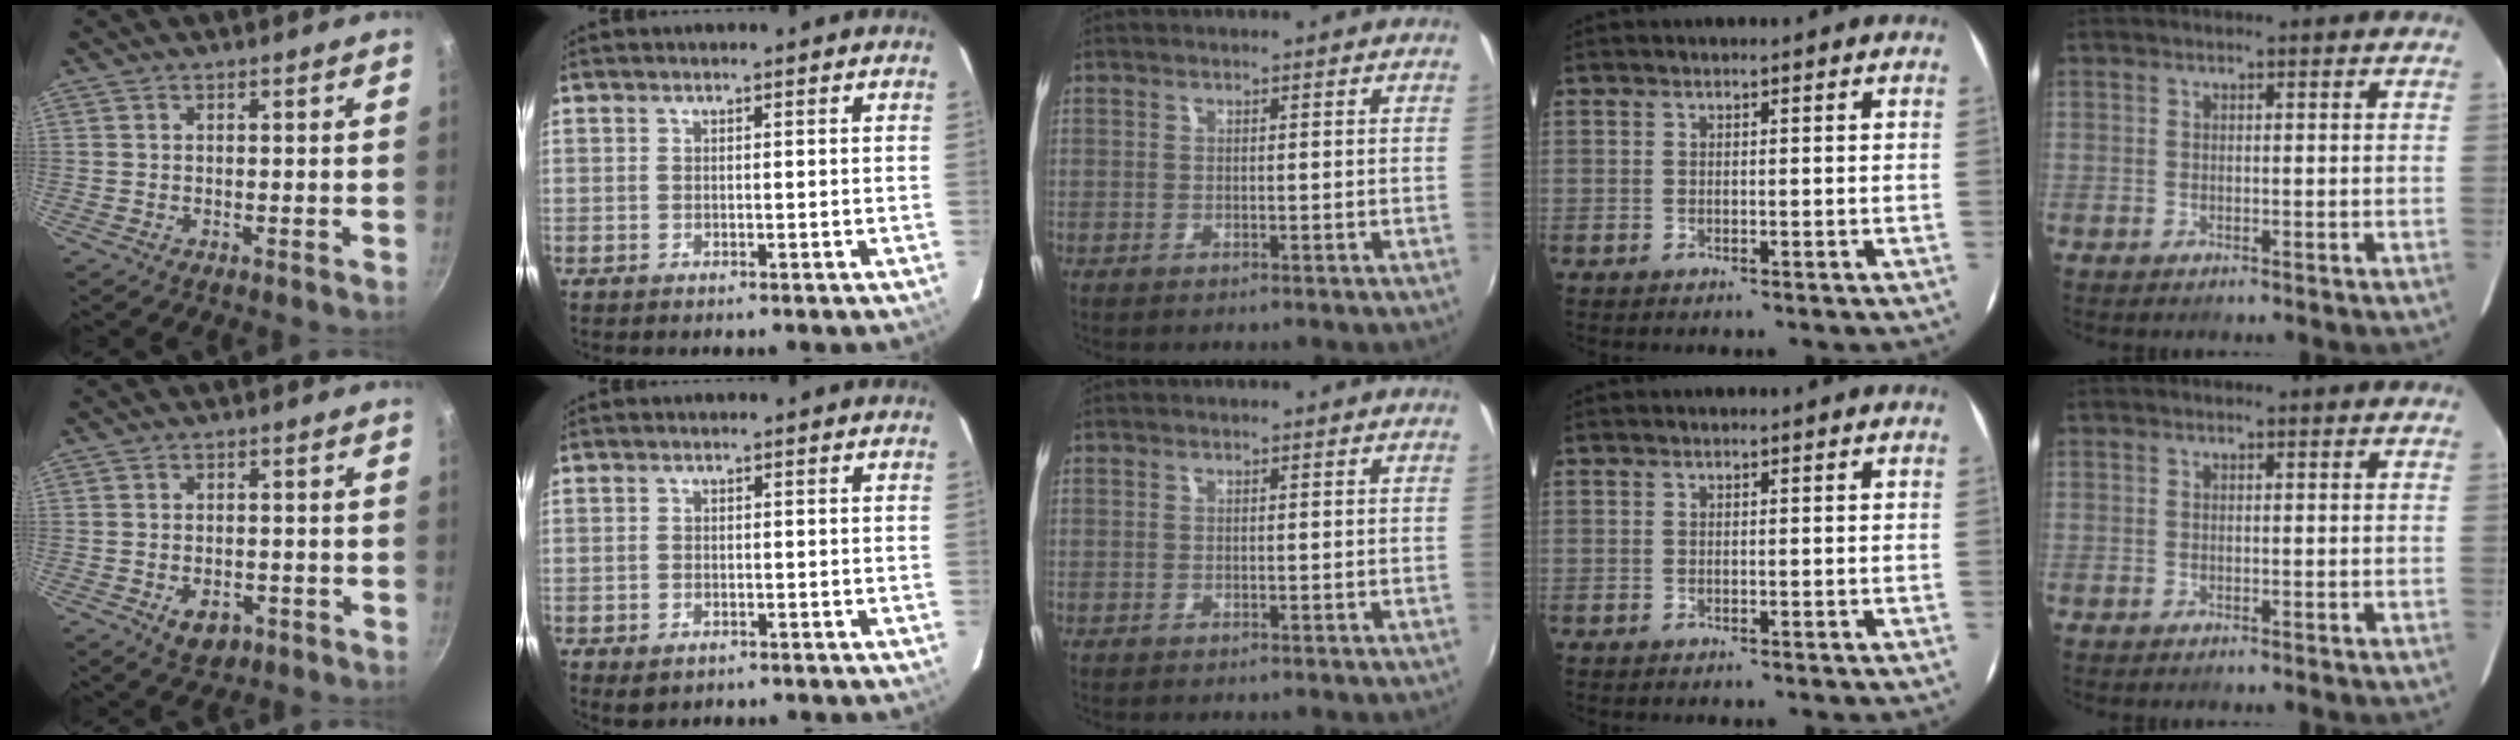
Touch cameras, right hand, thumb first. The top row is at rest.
{"thumb": {"total": 5.3, "force": [-2.3, 3.4, 3.3], "torque": [-0.039, 0.011, -0.025]}, "index": {"total": 2.3, "force": [-1.2, 1.7, 1.1], "torque": [-0.021, -0.004, -0.015]}}